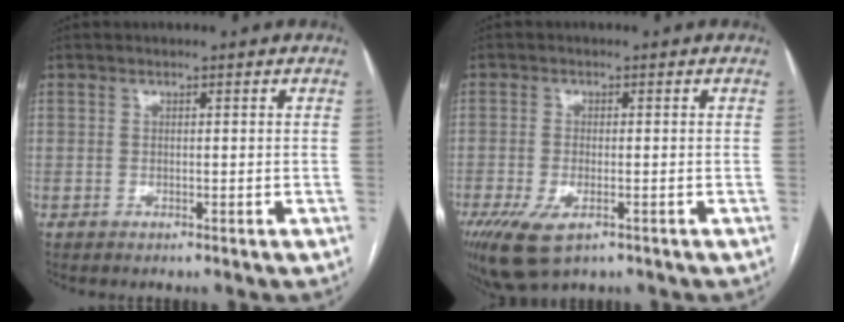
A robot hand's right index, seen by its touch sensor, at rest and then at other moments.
{"total": 8.6, "force": [-4.7, 3.6, 6.2], "torque": [-0.124, -0.022, -0.076]}